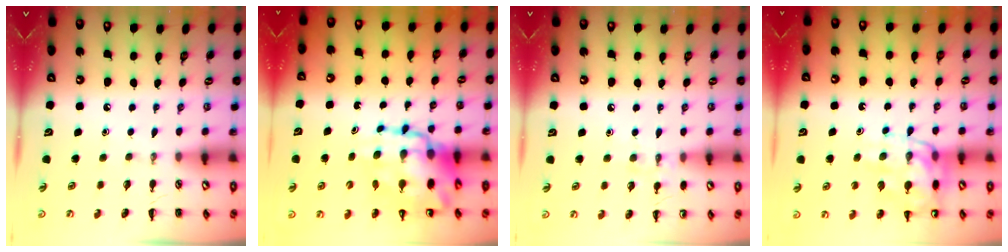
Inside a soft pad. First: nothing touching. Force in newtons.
{"total": 14.9, "press": 14.3, "slide": 4.1}
{"total": 6.1, "press": 5.8, "slide": 1.8}
{"total": 14.3, "press": 14.2, "slide": 2.3}